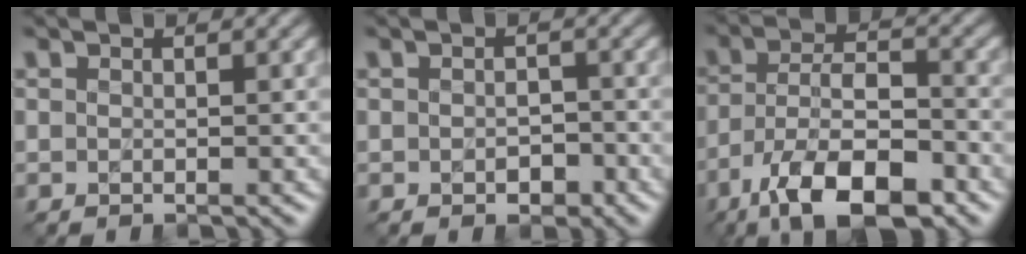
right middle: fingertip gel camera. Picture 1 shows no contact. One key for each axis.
{"total": 1.5, "fx": -0.6, "fy": 1.0, "fz": 1.0, "tx": -0.015, "ty": 0.001, "tz": -0.009}
{"total": 10.5, "fx": -6.2, "fy": 4.3, "fz": 7.3, "tx": -0.133, "ty": -0.001, "tz": -0.114}